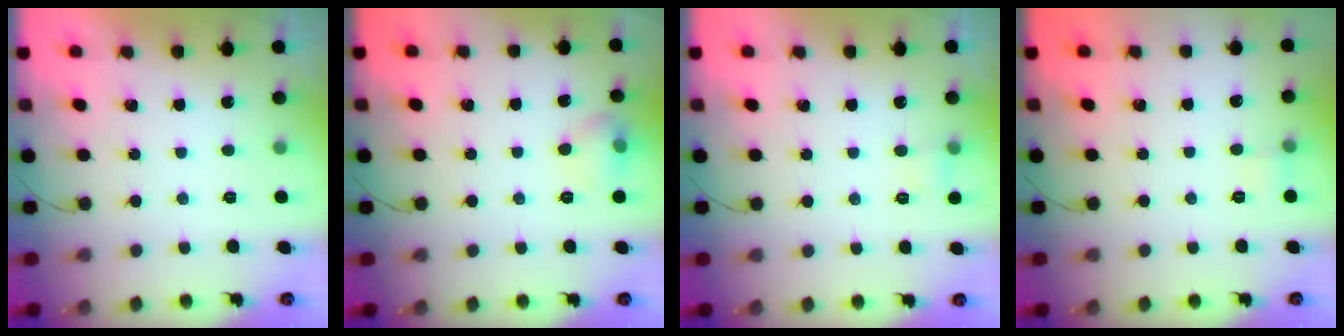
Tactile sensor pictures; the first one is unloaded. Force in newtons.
{"total": 6.6, "press": 6.4, "slide": 1.5}
{"total": 3.4, "press": 3.2, "slide": 1.1}
{"total": 5.4, "press": 5.1, "slide": 1.7}